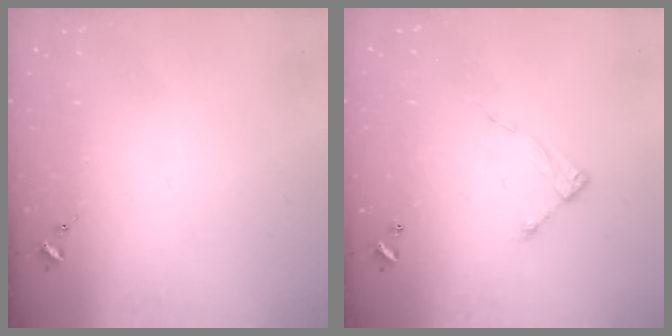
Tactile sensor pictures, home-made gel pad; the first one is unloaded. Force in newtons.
{"total": 6.0, "press": 6.0, "slide": 0.4}